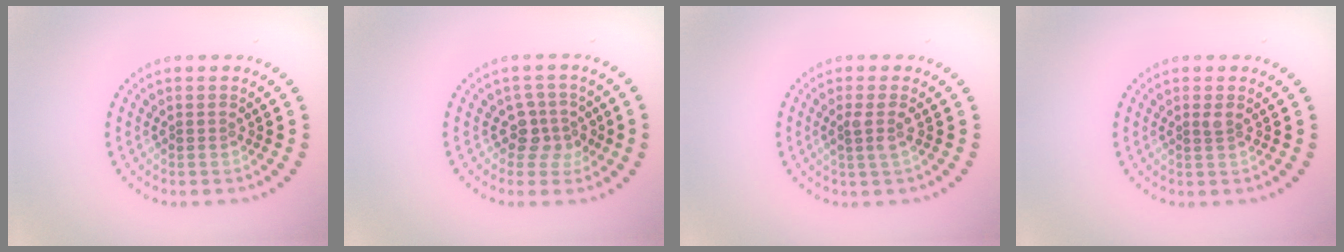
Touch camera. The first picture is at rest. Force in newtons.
{"total": 2.6, "press": 2.0, "slide": 1.6}
{"total": 1.4, "press": 1.2, "slide": 0.8}
{"total": 0.6, "press": 0.5, "slide": 0.4}